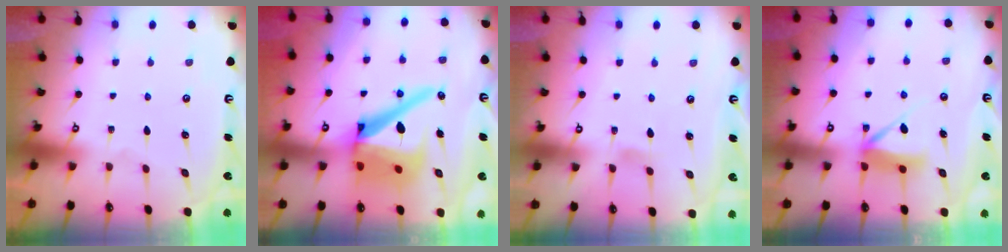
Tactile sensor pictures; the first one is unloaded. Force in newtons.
{"total": 20.2, "press": 20.1, "slide": 2.1}
{"total": 5.4, "press": 5.3, "slide": 0.7}
{"total": 8.7, "press": 8.6, "slide": 0.9}